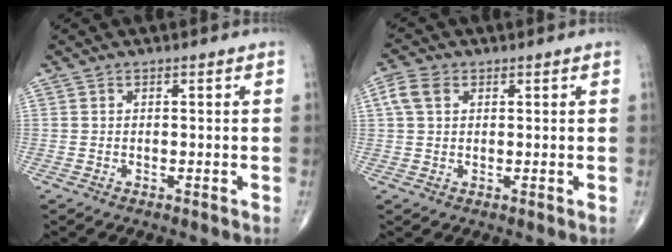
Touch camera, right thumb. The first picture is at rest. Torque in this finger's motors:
{"motor_torque": [0.00, 0.01, 0.23, 0.17, 0.02]}